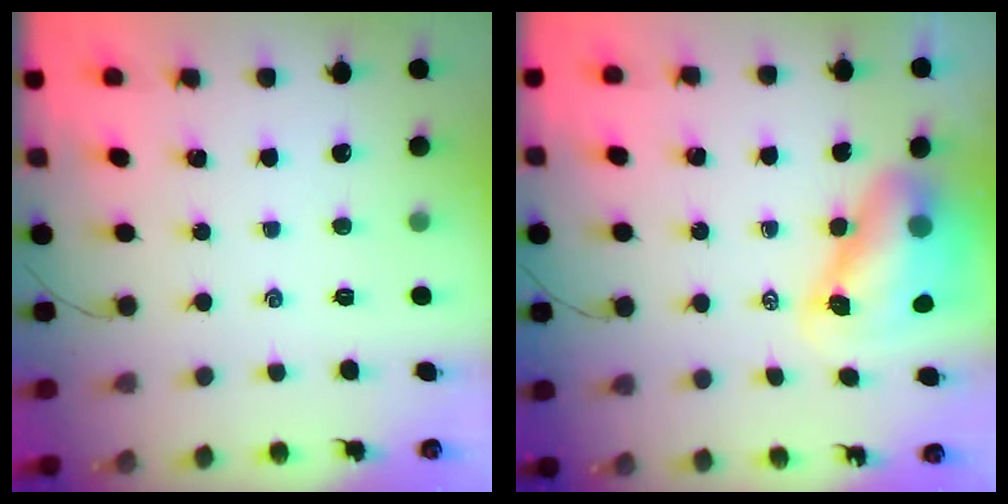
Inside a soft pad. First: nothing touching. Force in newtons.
{"total": 9.9, "press": 9.5, "slide": 2.7}